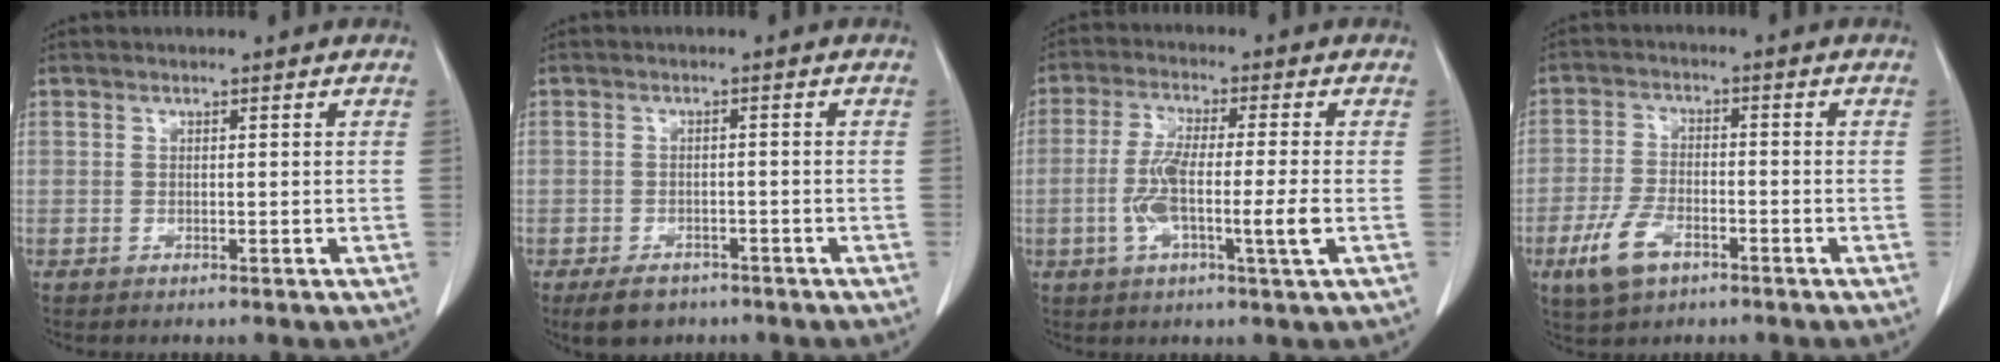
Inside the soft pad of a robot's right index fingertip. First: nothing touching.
{"total": 4.6, "force": [-3.3, 2.6, 1.9], "torque": [-0.032, -0.001, -0.048]}
{"total": 8.8, "force": [-1.8, 0.4, 8.6], "torque": [-0.163, -0.004, -0.036]}
{"total": 7.1, "force": [-3.9, 3.4, 4.8], "torque": [-0.111, -0.003, -0.071]}